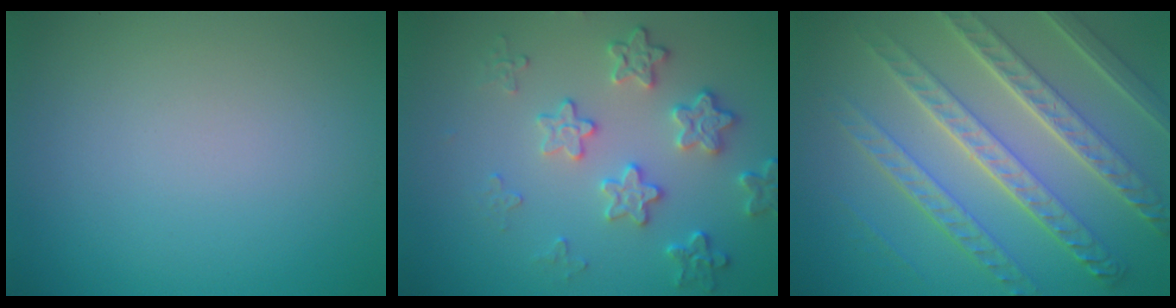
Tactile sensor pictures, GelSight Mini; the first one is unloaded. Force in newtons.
{"total": 4.1, "press": 3.6, "slide": 2.0}
{"total": 8.2, "press": 6.2, "slide": 5.4}